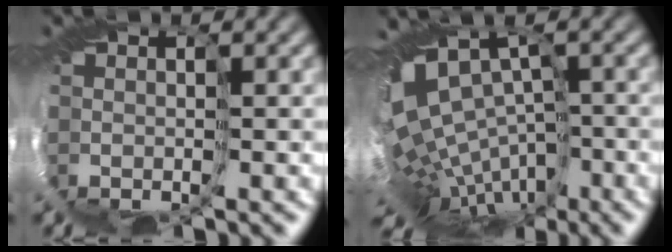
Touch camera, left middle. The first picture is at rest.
{"total": 9.7, "force": [-3.1, 5.3, 7.5], "torque": [-0.147, 0.005, -0.001]}